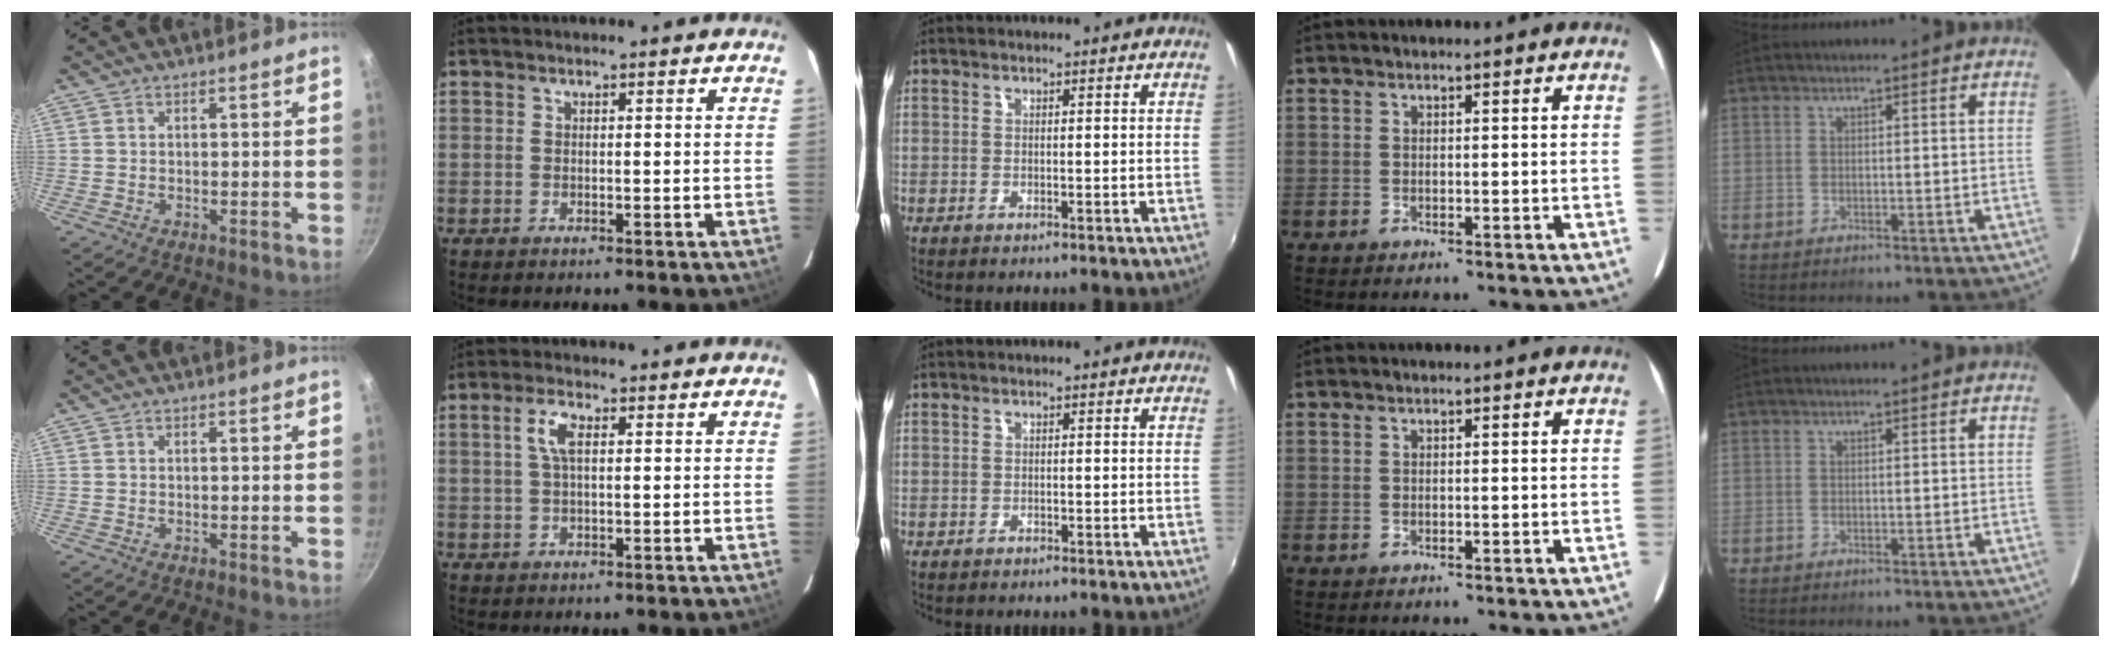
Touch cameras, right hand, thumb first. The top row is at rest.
{"index": {"total": 3.9, "force": [1.0, 1.5, 3.5], "torque": [-0.070, 0.008, 0.020]}, "middle": {"total": 0.6, "force": [-0.5, 0.4, -0.1], "torque": [0.001, 0.000, -0.009]}}